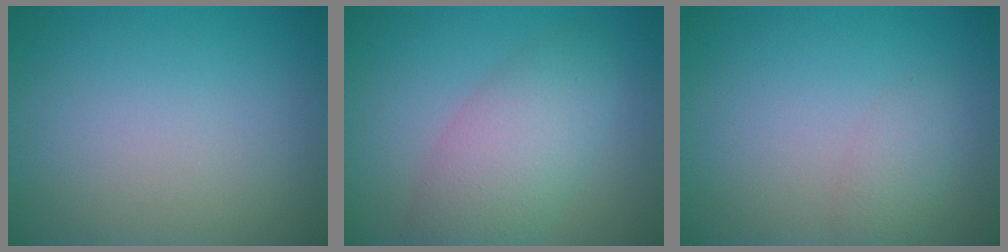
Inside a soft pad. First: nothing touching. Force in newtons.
{"total": 5.3, "press": 5.3, "slide": 0.2}
{"total": 1.5, "press": 1.5, "slide": 0.0}